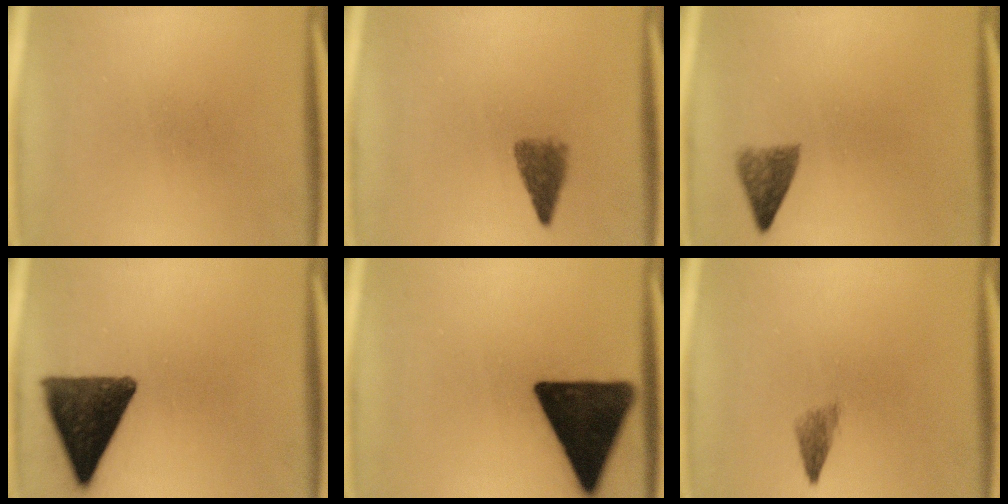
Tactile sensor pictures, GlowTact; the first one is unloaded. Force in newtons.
{"total": 3.4}
{"total": 3.5}
{"total": 13.0}
{"total": 17.3}
{"total": 1.9}